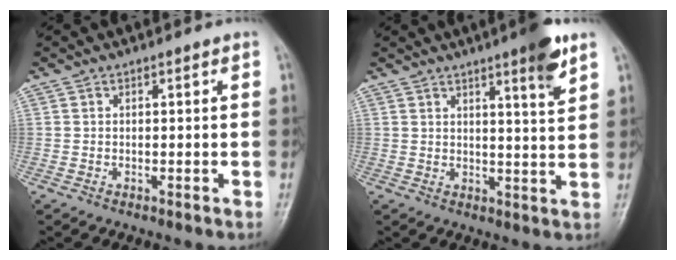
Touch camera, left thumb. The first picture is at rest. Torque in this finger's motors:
{"motor_torque": [1.39, 0.97, 1.09, -0.76, 0.02]}